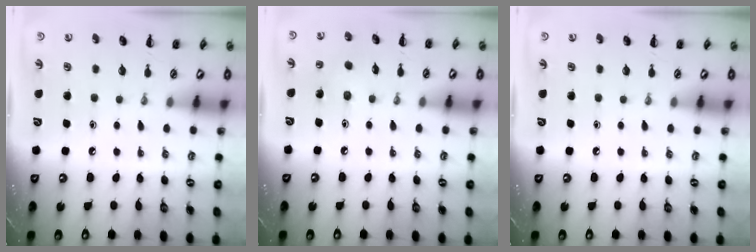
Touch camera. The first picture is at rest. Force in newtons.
{"total": 6.2, "press": 6.1, "slide": 1.2}
{"total": 0.0}